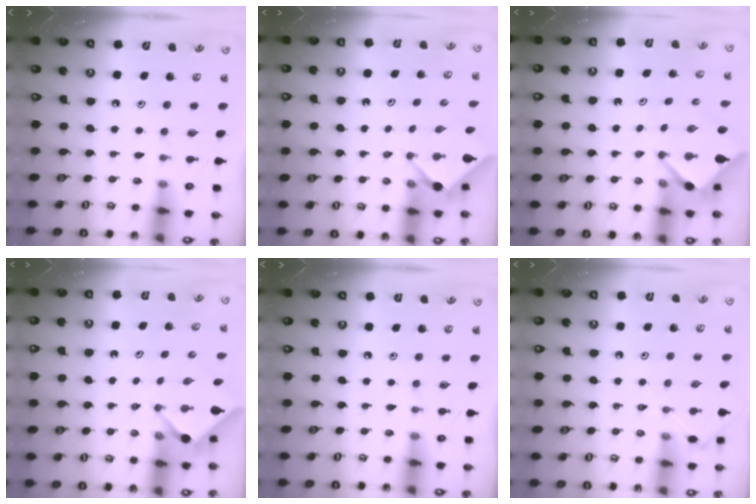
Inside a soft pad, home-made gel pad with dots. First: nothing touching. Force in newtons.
{"total": 2.4, "press": 2.4, "slide": 0.2}
{"total": 3.0, "press": 3.0, "slide": 0.3}
{"total": 2.4, "press": 2.4, "slide": 0.2}
{"total": 0.0}
{"total": 4.7, "press": 4.6, "slide": 0.7}